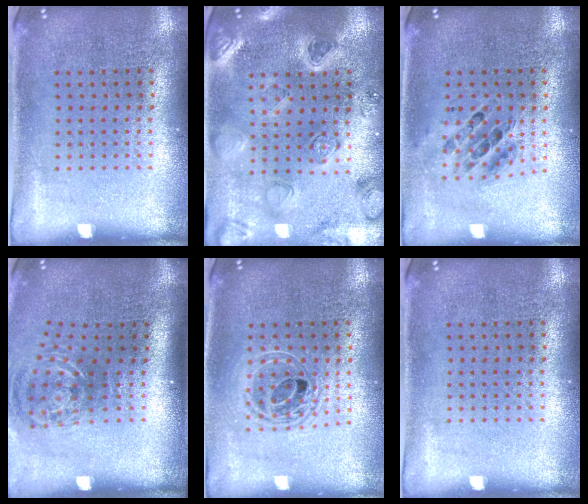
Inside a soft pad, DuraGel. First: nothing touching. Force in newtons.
{"total": 2.2, "press": 2.2, "slide": 0.4}
{"total": 0.7, "press": 0.7, "slide": 0.2}
{"total": 1.7, "press": 1.2, "slide": 1.2}
{"total": 1.7, "press": 1.4, "slide": 1.0}
{"total": 0.0}